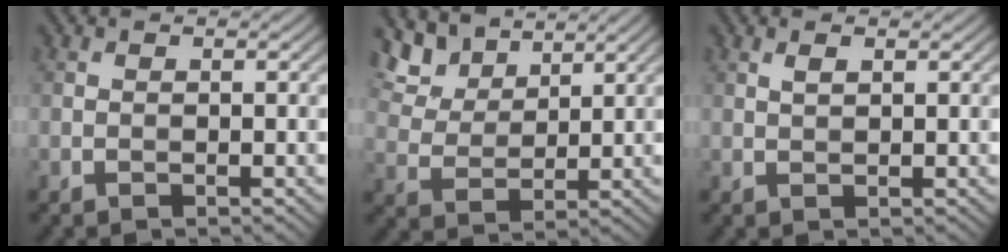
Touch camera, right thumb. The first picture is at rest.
{"total": 7.2, "force": [5.4, 3.4, 3.3], "torque": [-0.088, 0.003, 0.114]}
{"total": 1.2, "force": [0.7, 0.4, 0.9], "torque": [-0.023, 0.001, 0.014]}